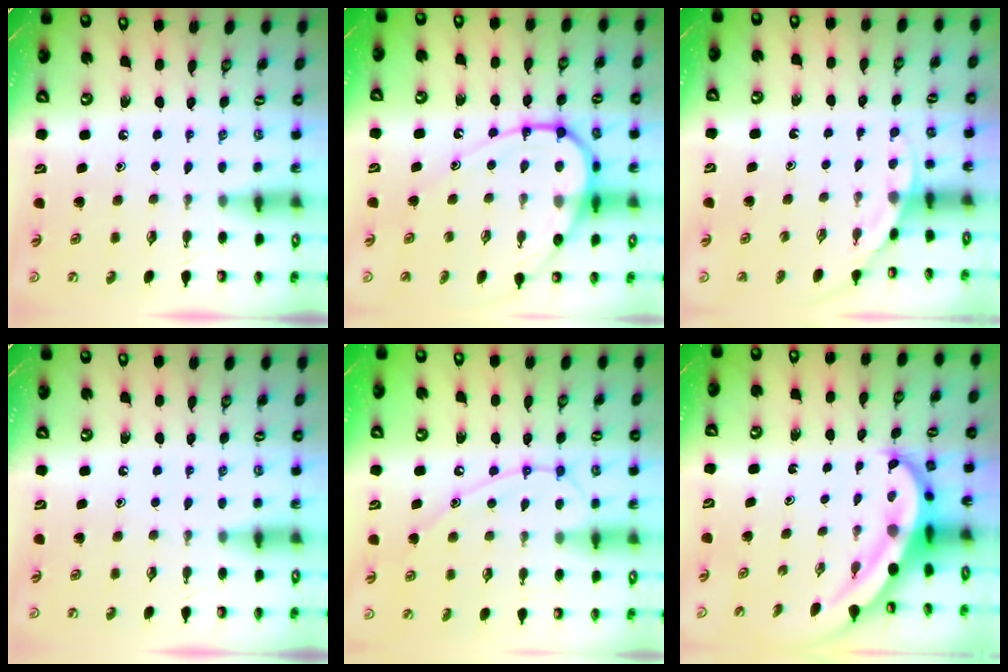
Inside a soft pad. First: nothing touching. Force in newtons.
{"total": 14.6, "press": 14.6, "slide": 1.4}
{"total": 3.7, "press": 3.7, "slide": 0.1}
{"total": 0.0}
{"total": 12.4, "press": 12.3, "slide": 1.2}
{"total": 5.3, "press": 5.2, "slide": 0.5}